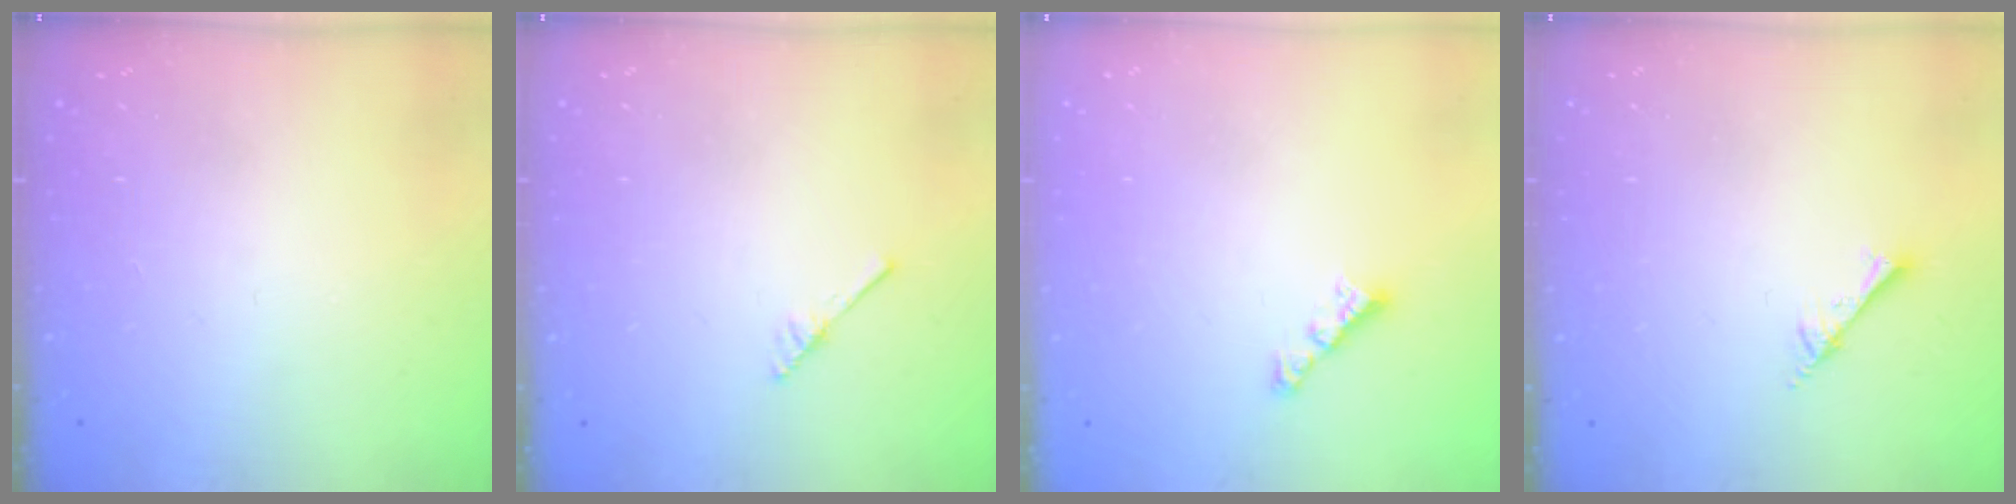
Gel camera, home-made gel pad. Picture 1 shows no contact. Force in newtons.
{"total": 2.5, "press": 2.4, "slide": 0.3}
{"total": 3.5, "press": 3.5, "slide": 0.6}
{"total": 2.5, "press": 2.5, "slide": 0.2}